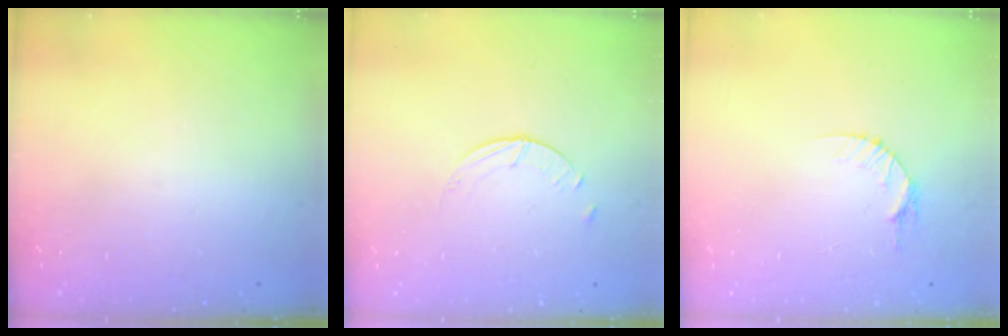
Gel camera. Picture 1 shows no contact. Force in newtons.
{"total": 0.9, "press": 0.9, "slide": 0.1}
{"total": 5.3, "press": 5.2, "slide": 0.5}